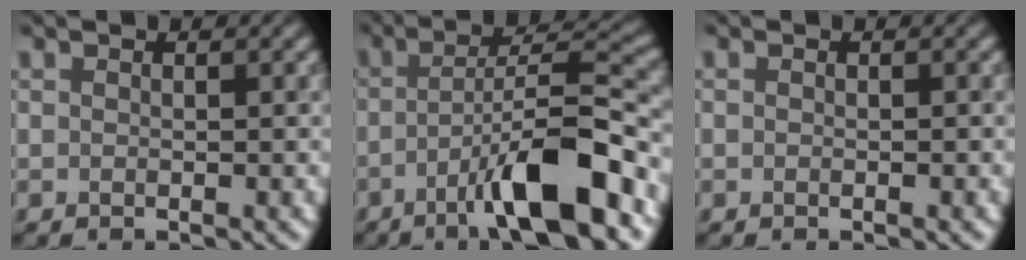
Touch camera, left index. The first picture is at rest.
{"total": 9.3, "force": [-4.6, 1.5, 7.9], "torque": [-0.117, 0.017, -0.079]}
{"total": 0.0}